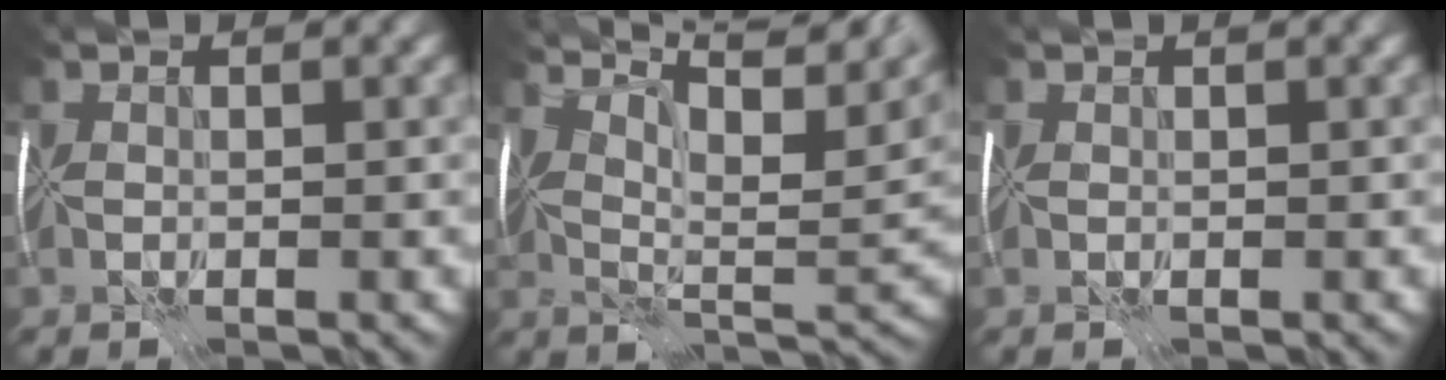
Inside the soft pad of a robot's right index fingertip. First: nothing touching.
{"total": 12.6, "force": [7.0, 4.3, 9.6], "torque": [-0.139, 0.026, 0.104]}
{"total": 0.7, "force": [0.6, 0.2, 0.3], "torque": [0.002, 0.006, 0.011]}